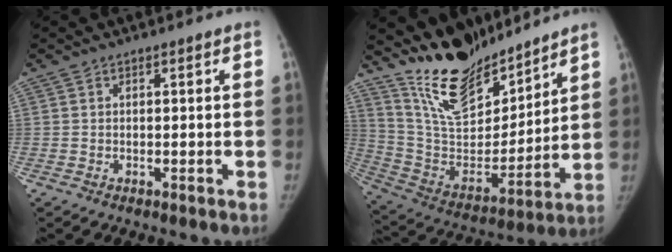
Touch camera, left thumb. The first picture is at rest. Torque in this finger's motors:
{"motor_torque": [0.44, -0.16, 1.40, -1.37, 0.28]}